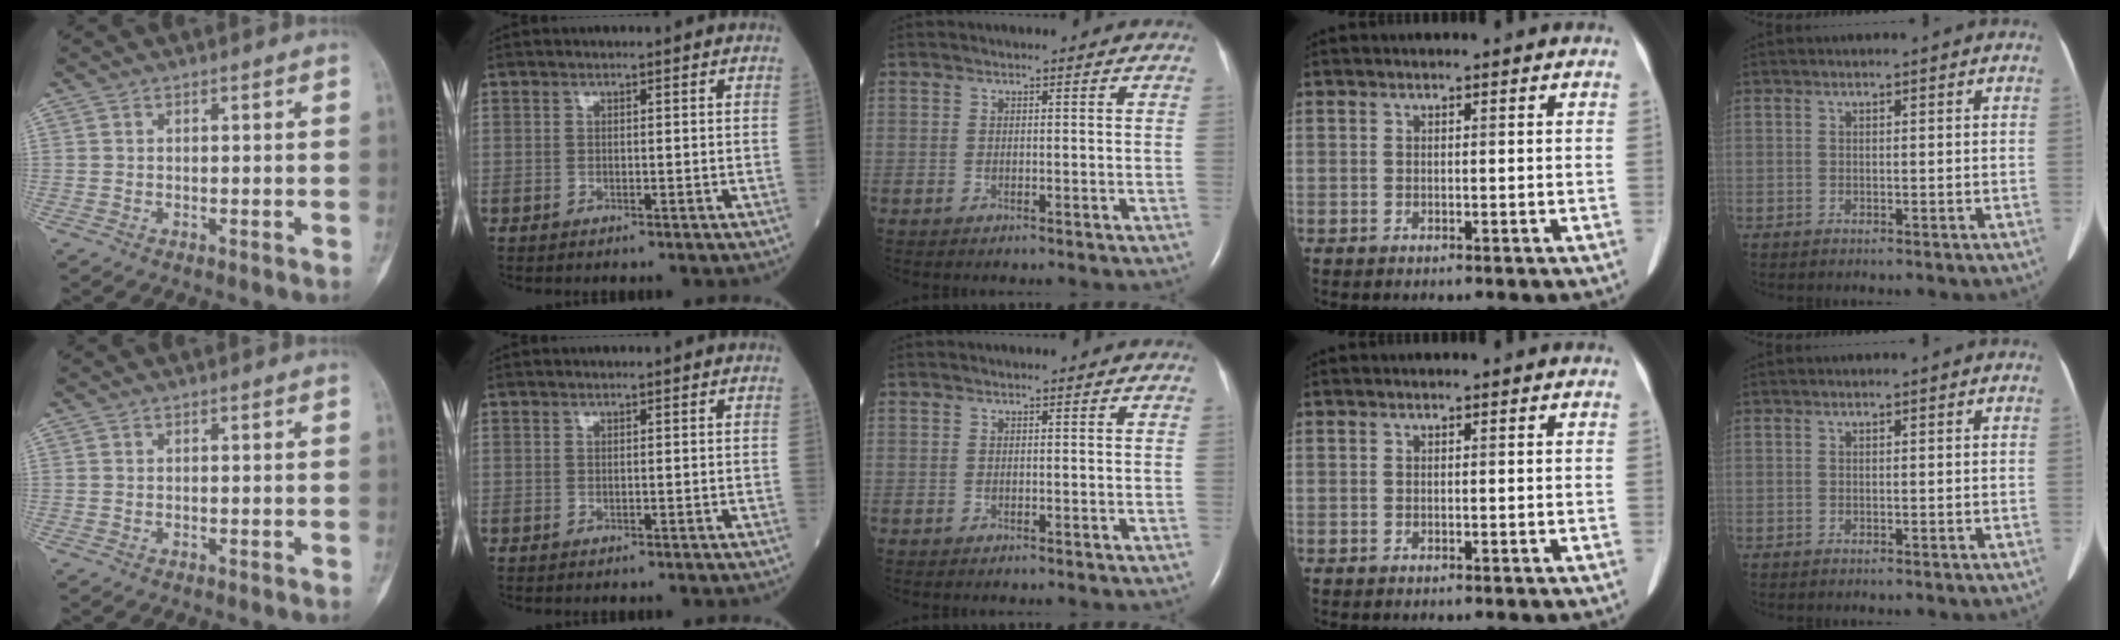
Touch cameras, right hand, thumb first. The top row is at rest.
{}